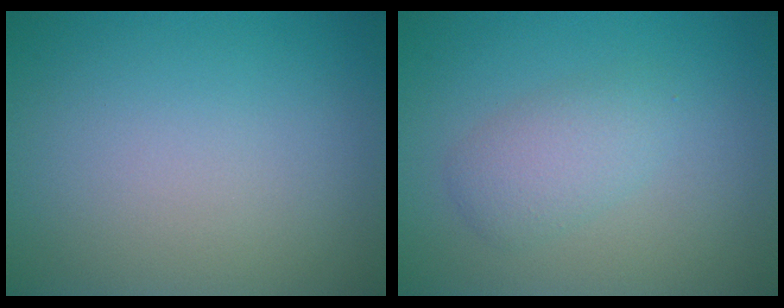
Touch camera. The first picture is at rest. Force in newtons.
{"total": 2.7, "press": 2.7, "slide": 0.1}